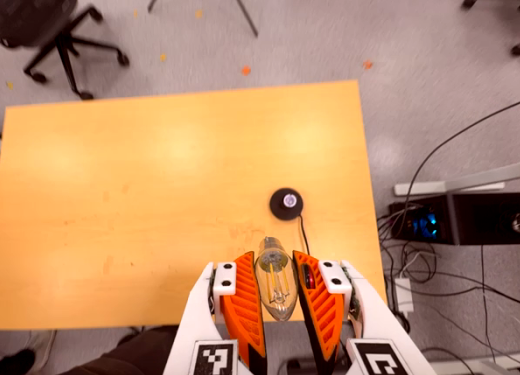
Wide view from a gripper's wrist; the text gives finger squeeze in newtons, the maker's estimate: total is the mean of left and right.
{"total": 12.1, "left": 12.9, "right": 11.2}